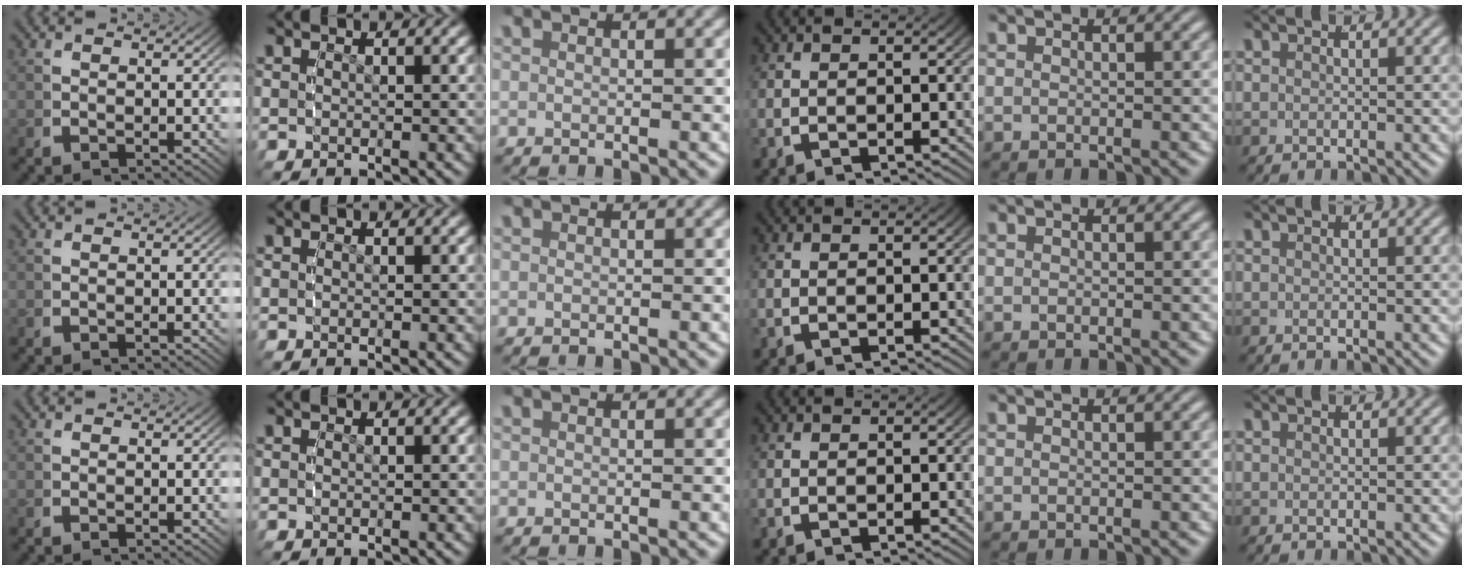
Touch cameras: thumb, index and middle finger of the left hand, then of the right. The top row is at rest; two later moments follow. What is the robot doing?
{"motion": "reach", "object": "paper plate"}